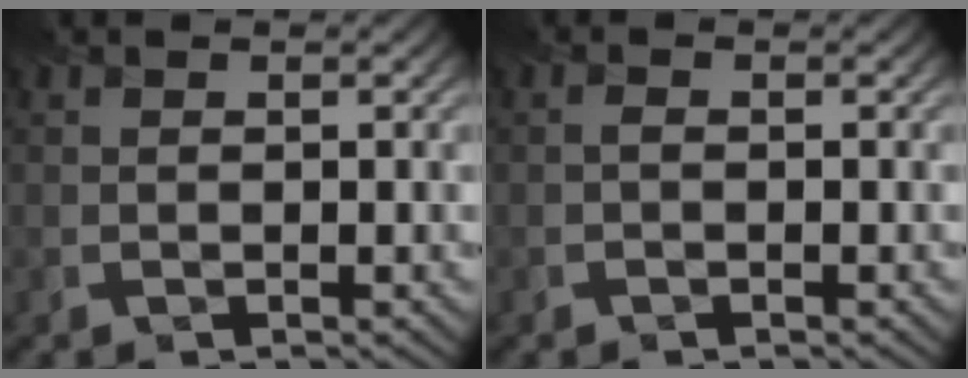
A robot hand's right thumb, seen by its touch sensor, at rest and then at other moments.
{"total": 0.5, "force": [-0.2, 0.2, 0.4], "torque": [-0.012, 0.000, -0.004]}